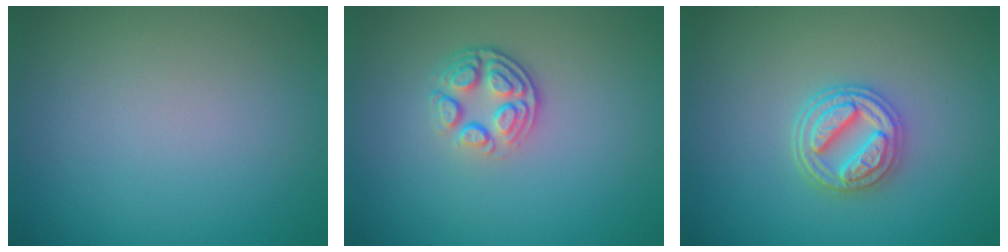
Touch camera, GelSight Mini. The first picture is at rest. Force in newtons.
{"total": 3.8, "press": 2.7, "slide": 2.7}
{"total": 3.9, "press": 3.4, "slide": 2.0}